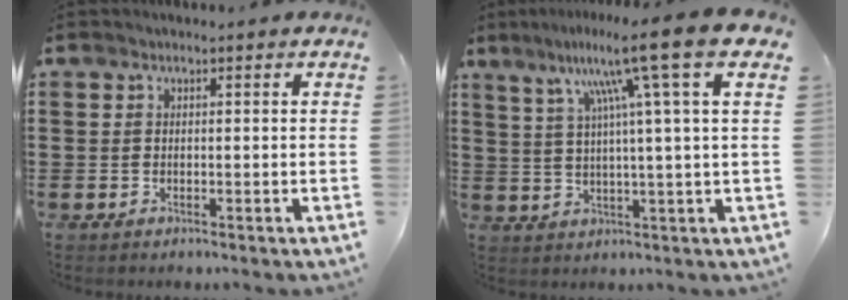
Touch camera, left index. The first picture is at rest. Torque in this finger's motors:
{"motor_torque": [2.14, 0.00, 0.81, 0.21]}